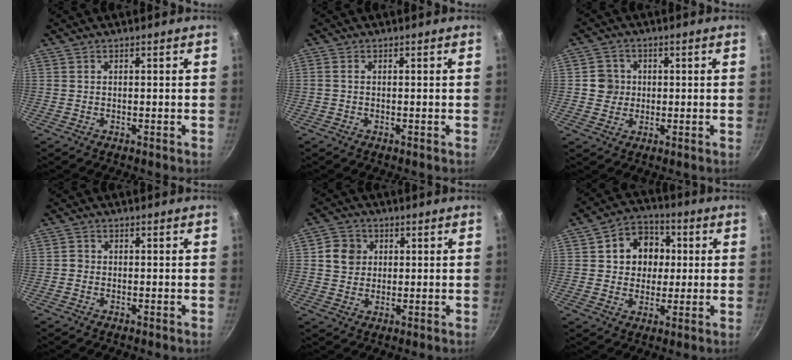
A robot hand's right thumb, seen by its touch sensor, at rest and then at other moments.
{"total": 0.8, "force": [-0.1, 0.4, 0.6], "torque": [-0.015, 0.003, -0.003]}
{"total": 4.5, "force": [0.3, 4.3, 1.1], "torque": [0.012, 0.007, -0.001]}
{"total": 1.1, "force": [-0.4, 1.0, 0.3], "torque": [-0.001, 0.003, -0.012]}
{"total": 5.8, "force": [1.4, 5.2, 2.0], "torque": [-0.006, 0.004, 0.019]}
{"total": 10.8, "force": [1.9, 9.3, 5.3], "torque": [-0.041, 0.009, 0.021]}